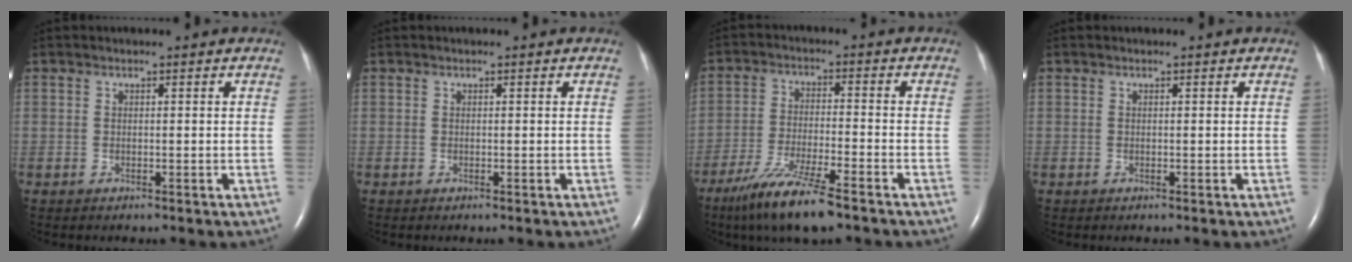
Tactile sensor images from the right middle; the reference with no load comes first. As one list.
[{"total": 0.0}, {"total": 10.4, "force": [-7.5, 0.5, 7.2], "torque": [-0.141, -0.031, -0.136]}, {"total": 0.0}]